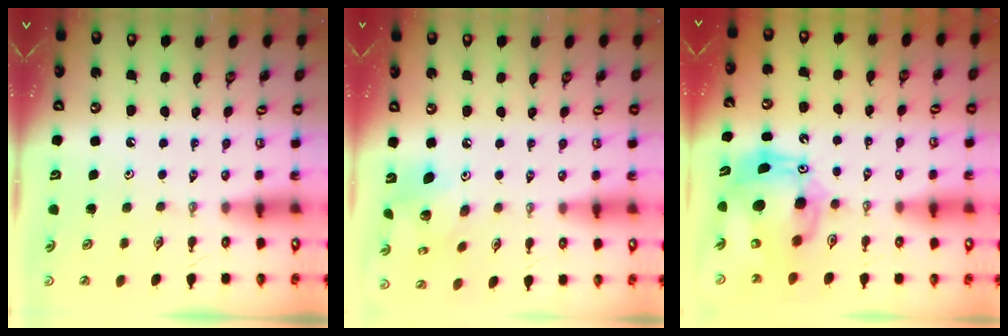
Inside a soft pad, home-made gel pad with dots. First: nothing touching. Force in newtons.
{"total": 9.6, "press": 9.6, "slide": 0.3}
{"total": 14.2, "press": 14.0, "slide": 2.6}